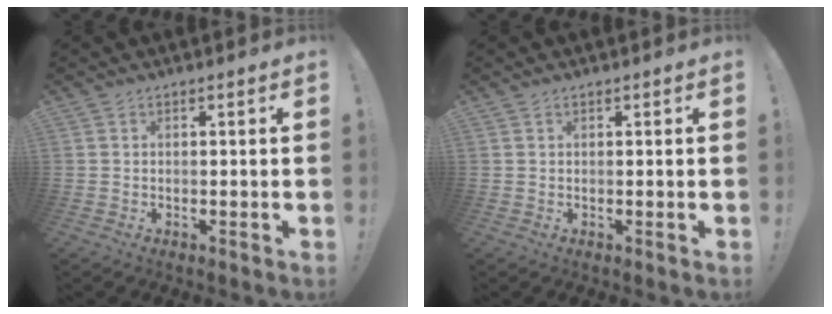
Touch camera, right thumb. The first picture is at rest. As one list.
[{"total": 0.0}]